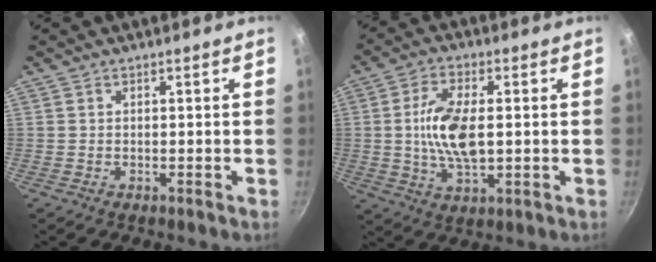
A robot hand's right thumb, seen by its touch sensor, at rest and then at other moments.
{"total": 11.1, "force": [0.5, 5.3, 9.7], "torque": [-0.184, 0.003, 0.010]}